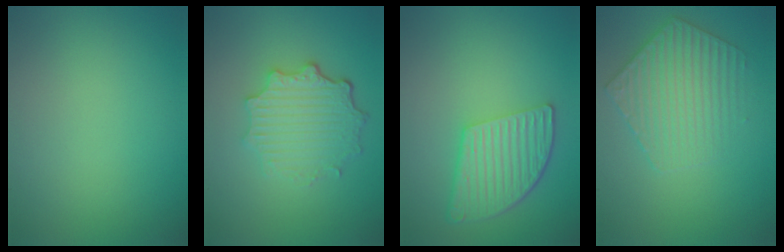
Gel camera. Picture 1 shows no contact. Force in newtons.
{"total": 4.6, "press": 3.6, "slide": 2.8}
{"total": 5.6, "press": 4.1, "slide": 3.8}
{"total": 3.8, "press": 3.8, "slide": 0.2}